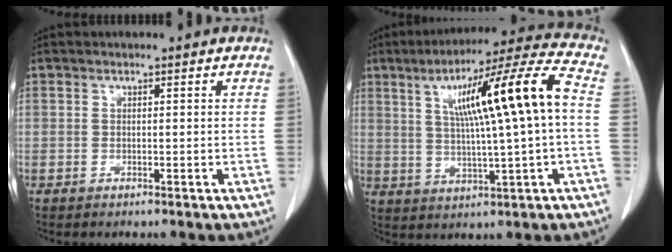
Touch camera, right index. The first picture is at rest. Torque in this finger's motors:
{"motor_torque": [1.68, 0.31, 0.78, 0.21]}